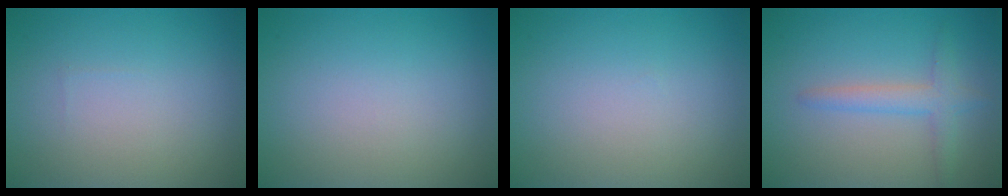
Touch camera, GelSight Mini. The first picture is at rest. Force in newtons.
{"total": 0.0}
{"total": 0.0}
{"total": 2.4, "press": 2.4, "slide": 0.2}